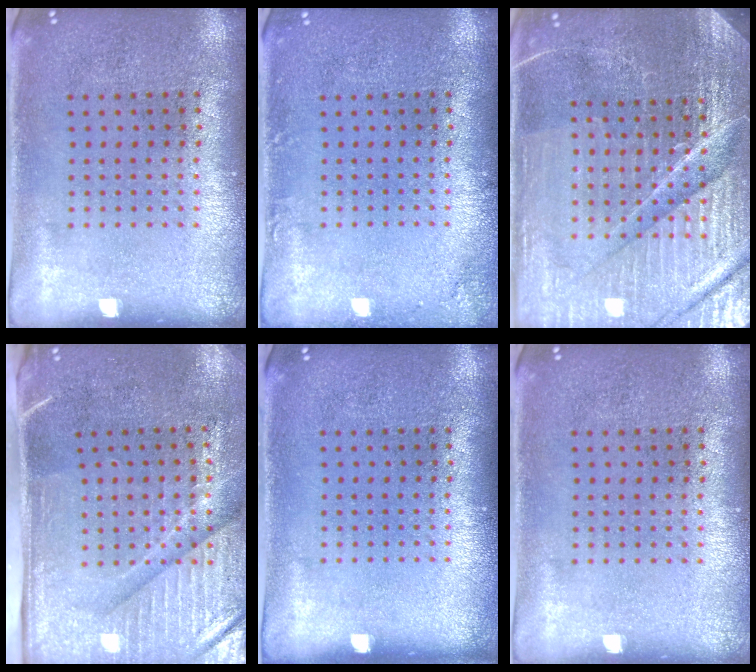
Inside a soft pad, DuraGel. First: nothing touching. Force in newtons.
{"total": 1.1, "press": 1.1, "slide": 0.1}
{"total": 5.7, "press": 5.2, "slide": 2.4}
{"total": 4.7, "press": 4.0, "slide": 2.5}
{"total": 0.0}
{"total": 0.0}